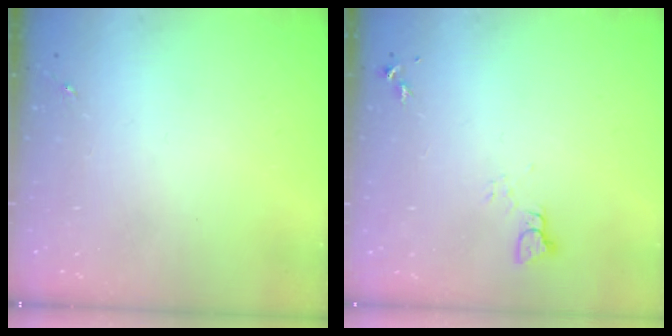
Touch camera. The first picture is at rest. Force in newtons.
{"total": 2.2, "press": 2.2, "slide": 0.2}